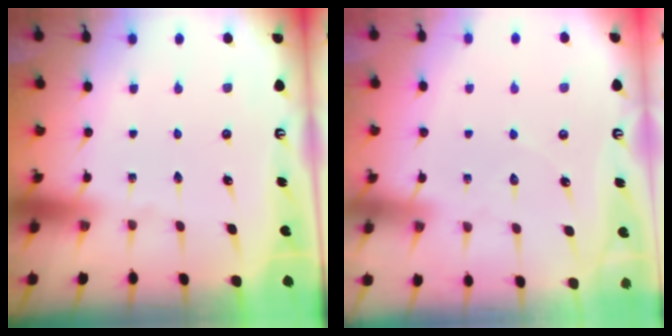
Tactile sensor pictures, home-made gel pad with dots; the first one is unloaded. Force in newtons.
{"total": 5.8, "press": 5.8, "slide": 0.7}